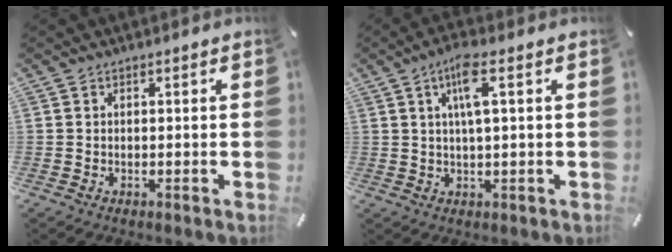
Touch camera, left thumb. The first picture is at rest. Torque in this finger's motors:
{"motor_torque": [0.11, -0.10, 0.14, 0.01, 0.01]}